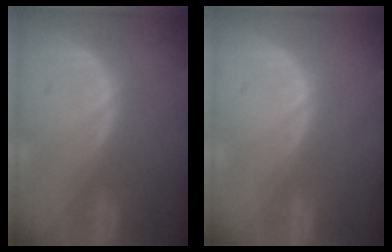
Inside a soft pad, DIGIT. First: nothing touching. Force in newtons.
{"total": 0.0}